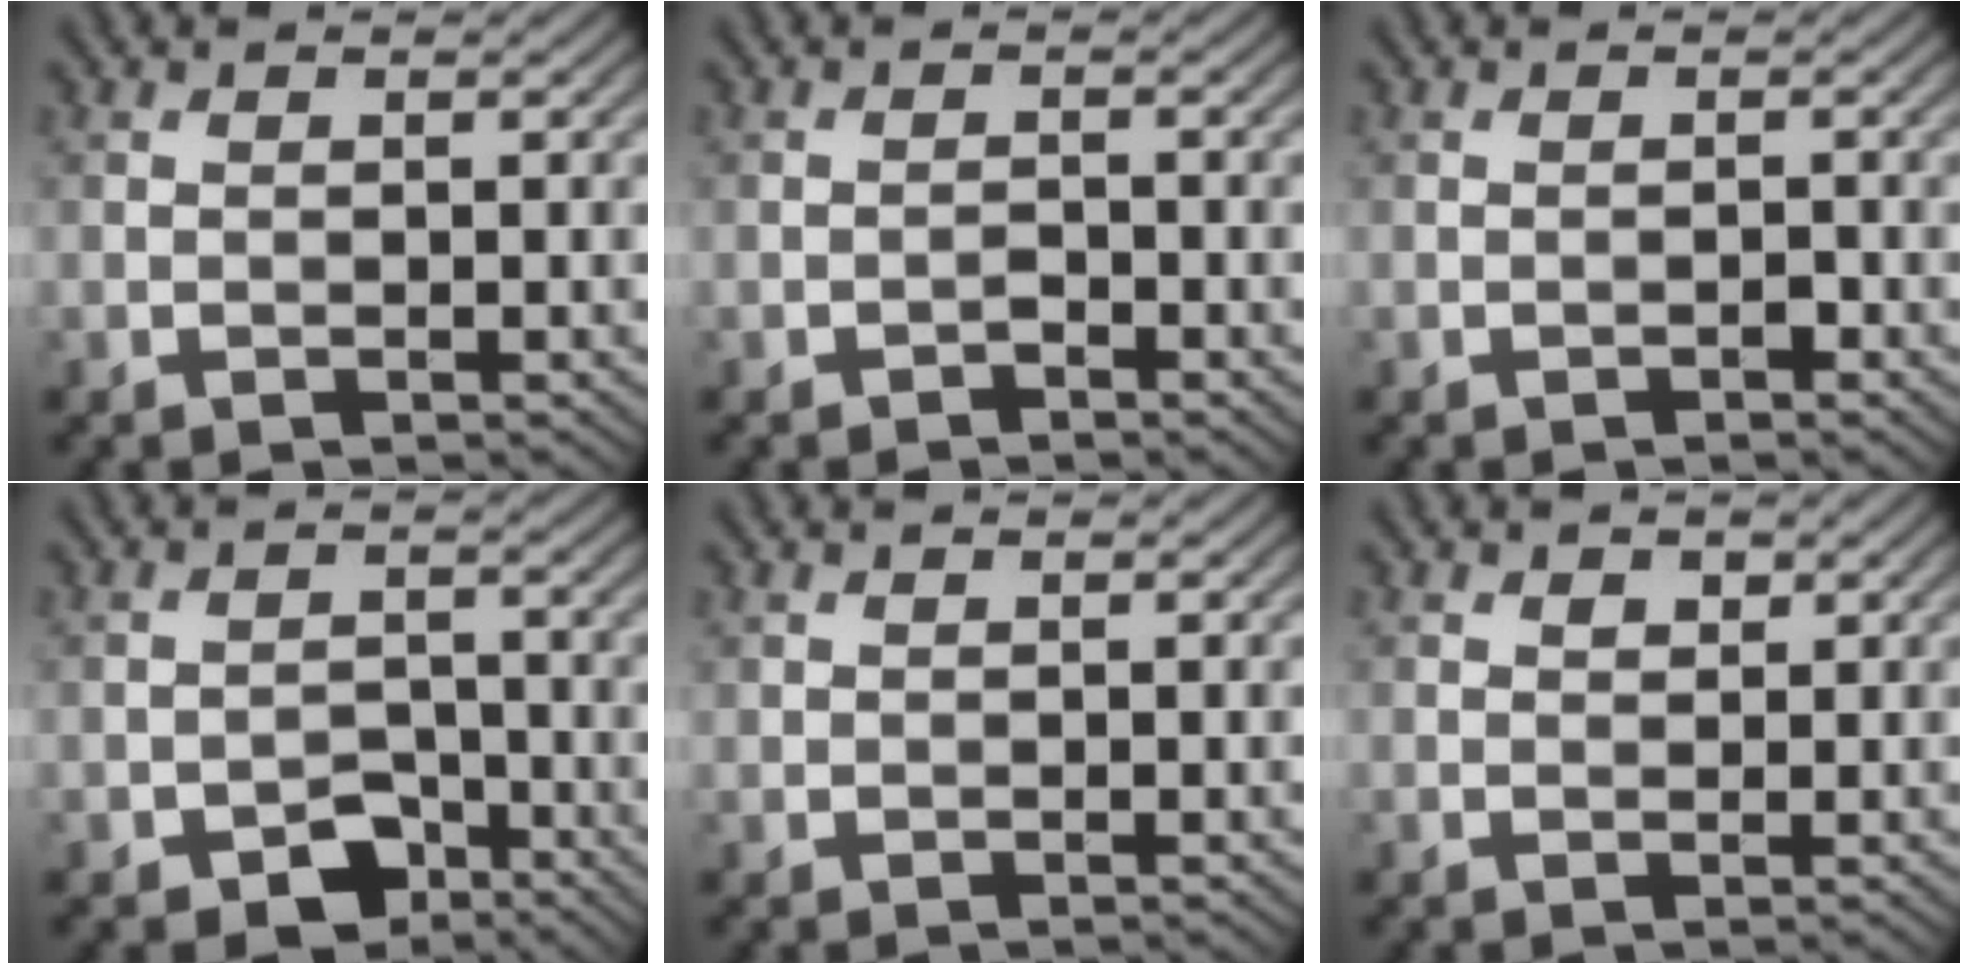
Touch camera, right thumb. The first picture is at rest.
{"total": 1.0, "force": [-0.9, 0.4, 0.4], "torque": [-0.006, 0.003, -0.018]}
{"total": 0.6, "force": [-0.5, 0.2, 0.3], "torque": [-0.002, 0.003, -0.008]}
{"total": 4.5, "force": [-3.0, 2.7, 2.0], "torque": [-0.031, -0.001, -0.055]}
{"total": 0.5, "force": [0.3, 0.4, 0.1], "torque": [-0.001, -0.003, 0.011]}
{"total": 1.0, "force": [0.6, 0.7, 0.4], "torque": [-0.007, -0.001, 0.009]}